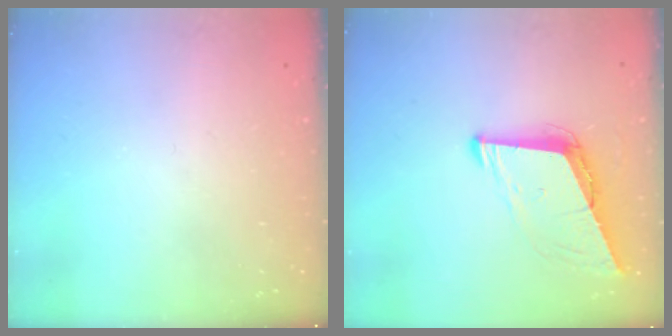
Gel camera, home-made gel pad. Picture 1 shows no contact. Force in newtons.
{"total": 8.3, "press": 7.8, "slide": 3.1}